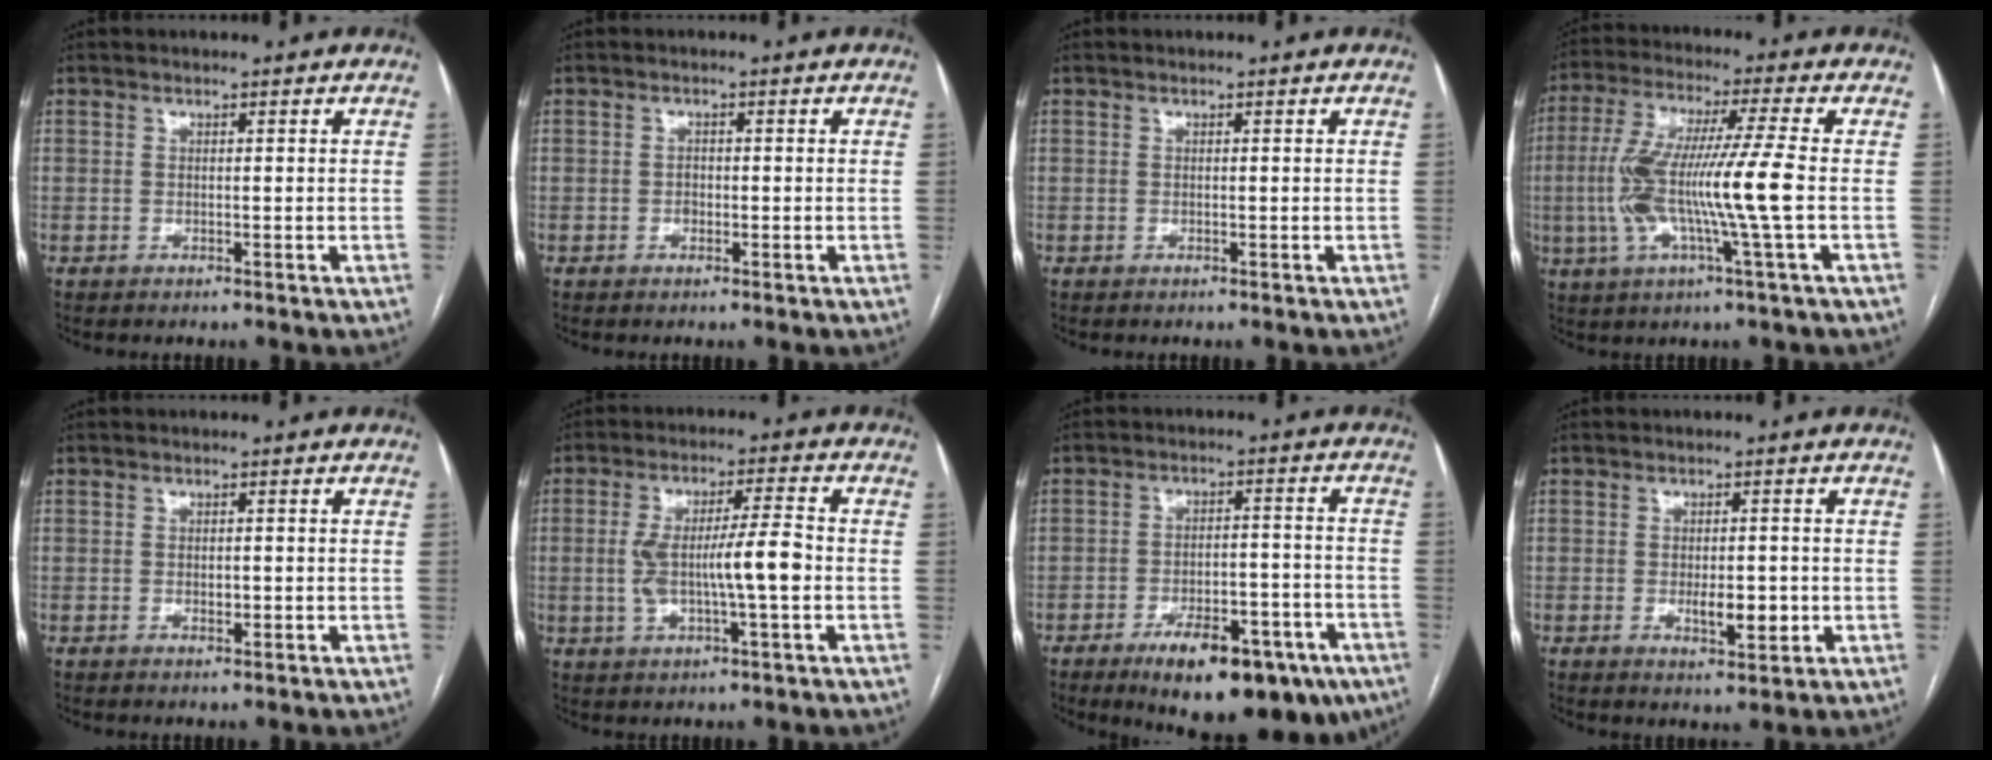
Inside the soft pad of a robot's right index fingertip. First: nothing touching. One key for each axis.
{"total": 1.2, "fx": -0.4, "fy": 0.9, "fz": 0.7, "tx": -0.009, "ty": 0.003, "tz": -0.003}
{"total": 0.0}
{"total": 13.7, "fx": -1.9, "fy": -0.7, "fz": 13.6, "tx": -0.270, "ty": 0.003, "tz": -0.040}
{"total": 1.5, "fx": -0.3, "fy": 0.7, "fz": 1.2, "tx": -0.021, "ty": 0.000, "tz": -0.001}
{"total": 9.3, "fx": -1.1, "fy": 1.1, "fz": 9.2, "tx": -0.167, "ty": 0.011, "tz": -0.019}
{"total": 17.3, "fx": -10.9, "fy": 6.9, "fz": 11.5, "tx": -0.104, "ty": 0.025, "tz": -0.151}
{"total": 4.5, "fx": -0.9, "fy": 1.7, "fz": 4.0, "tx": -0.063, "ty": -0.003, "tz": -0.008}